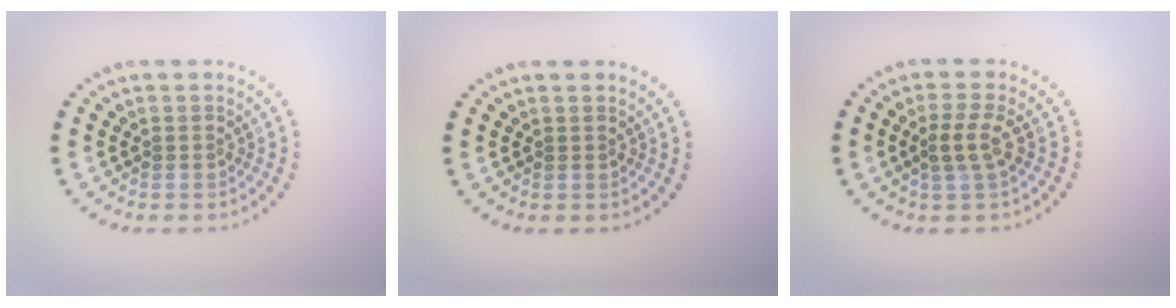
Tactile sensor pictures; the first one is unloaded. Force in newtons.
{"total": 0.0}
{"total": 2.2, "press": 2.0, "slide": 1.1}